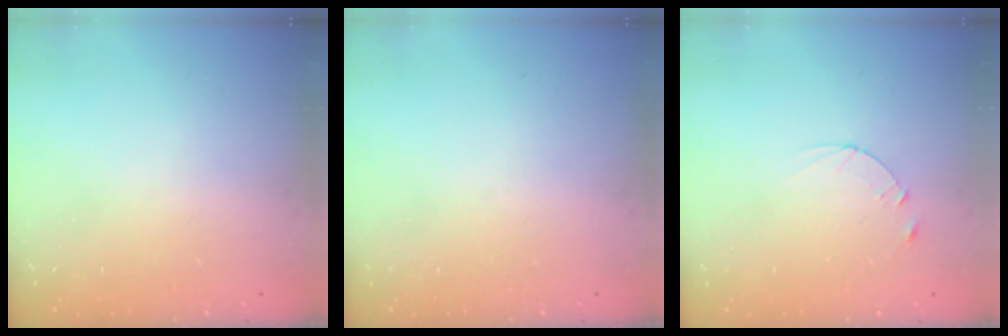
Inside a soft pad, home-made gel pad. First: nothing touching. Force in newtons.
{"total": 0.0}
{"total": 2.4, "press": 2.3, "slide": 0.2}